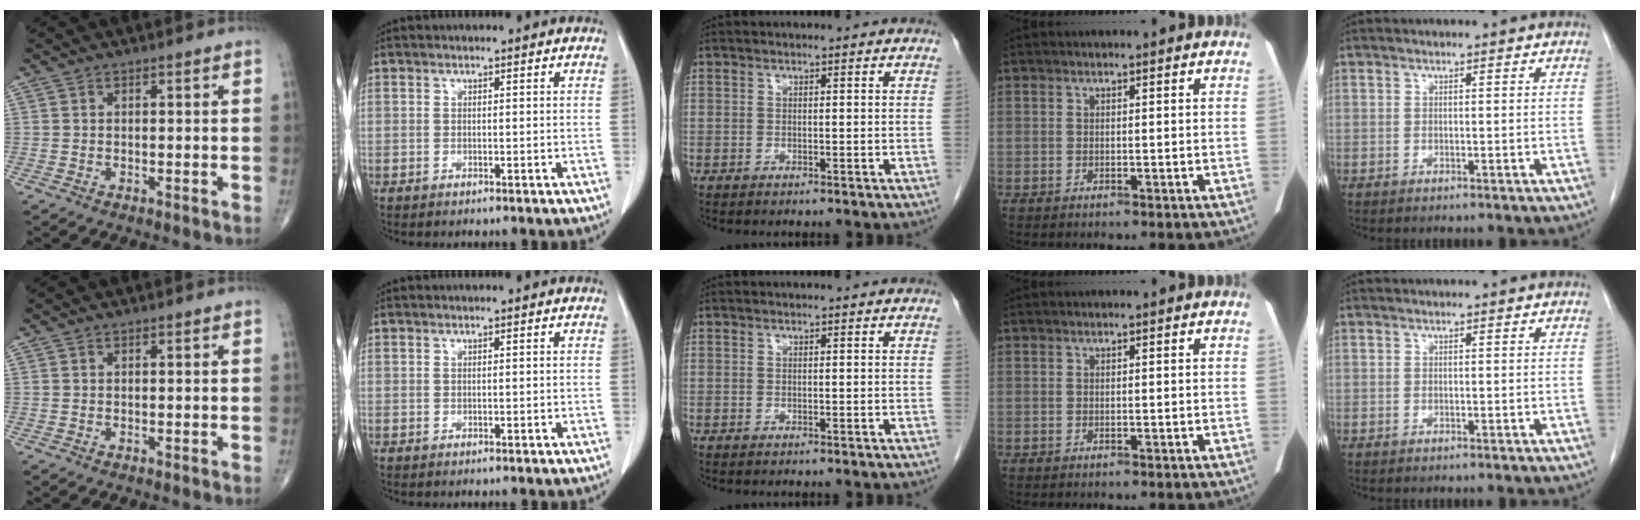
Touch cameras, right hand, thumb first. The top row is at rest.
{}